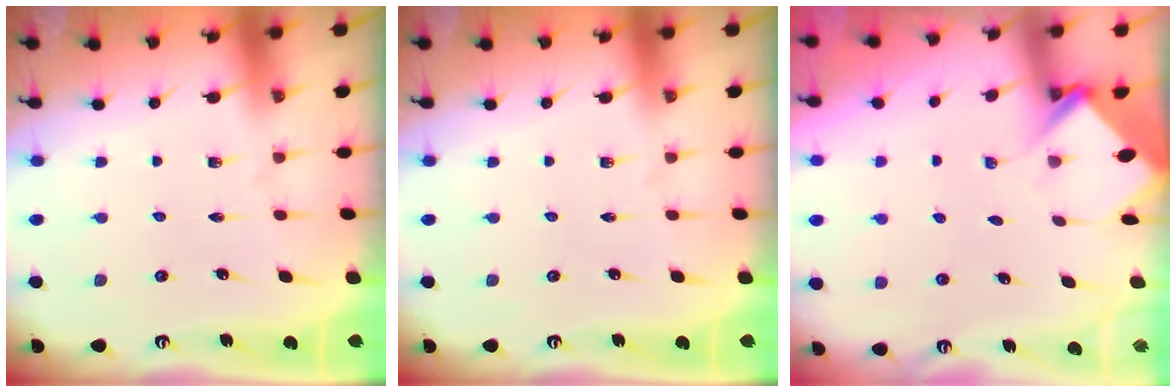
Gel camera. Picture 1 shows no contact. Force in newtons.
{"total": 0.0}
{"total": 3.8, "press": 3.8, "slide": 0.2}